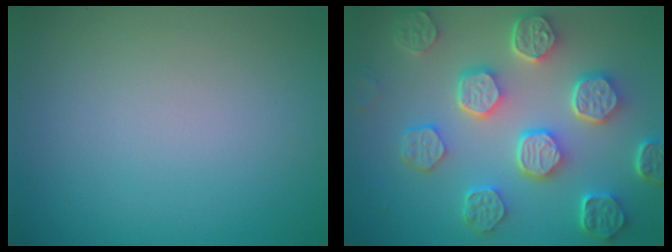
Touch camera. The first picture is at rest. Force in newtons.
{"total": 8.0, "press": 6.1, "slide": 5.2}